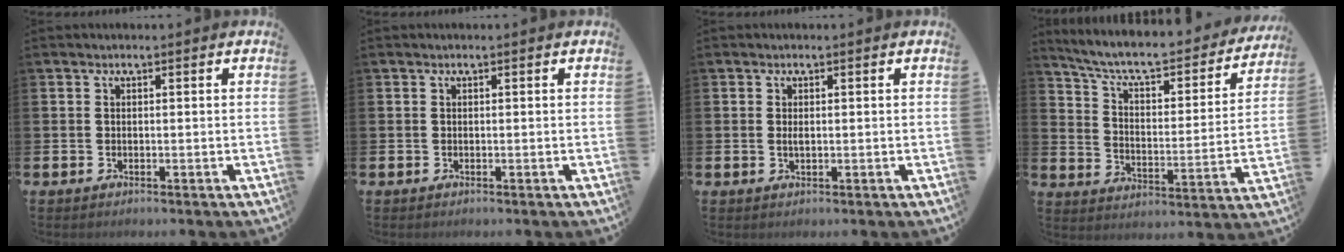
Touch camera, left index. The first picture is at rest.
{"total": 0.0}
{"total": 0.8, "force": [0.2, 0.3, 0.7], "torque": [-0.008, -0.001, 0.001]}
{"total": 7.5, "force": [6.6, 1.8, 3.0], "torque": [-0.081, -0.053, 0.107]}